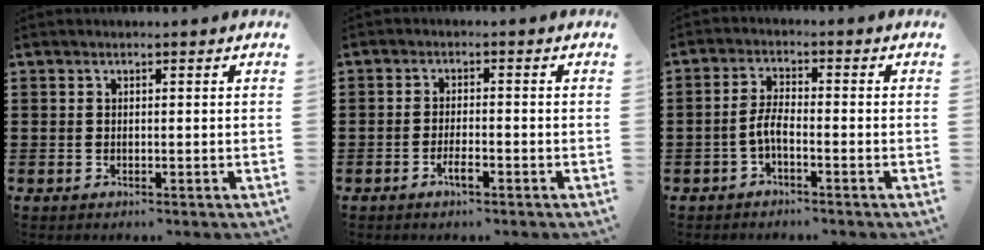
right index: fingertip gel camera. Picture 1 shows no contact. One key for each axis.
{"total": 2.6, "fx": -1.5, "fy": 0.1, "fz": 2.1, "tx": -0.030, "ty": 0.002, "tz": -0.026}
{"total": 3.3, "fx": -1.5, "fy": 0.3, "fz": 2.9, "tx": -0.068, "ty": -0.003, "tz": -0.034}